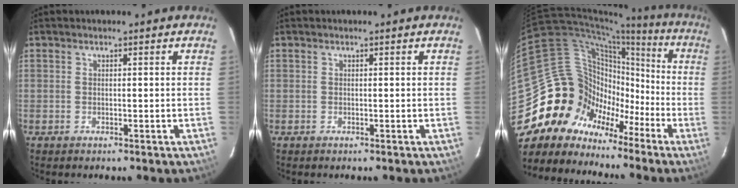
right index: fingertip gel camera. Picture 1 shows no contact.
{"total": 0.0}
{"total": 17.6, "force": [-7.7, 15.2, 4.5], "torque": [-0.092, 0.061, -0.140]}